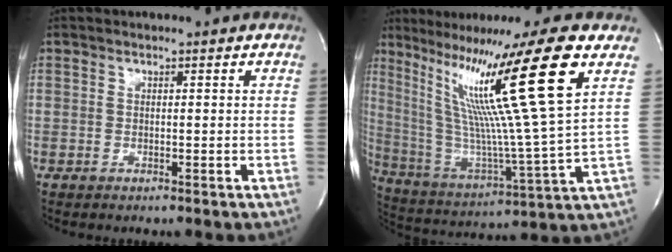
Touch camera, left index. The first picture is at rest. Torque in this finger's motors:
{"motor_torque": [2.14, 0.00, 1.05, 0.21]}